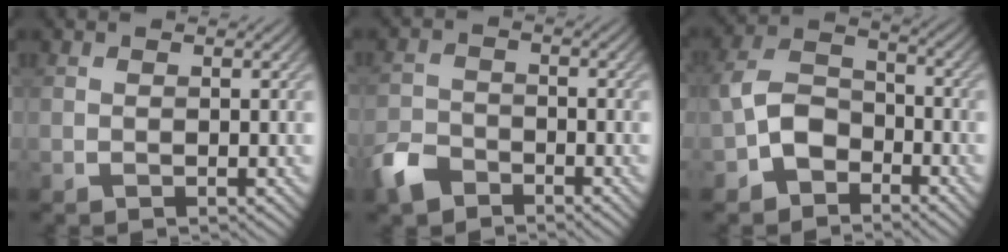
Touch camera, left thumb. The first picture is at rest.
{"total": 4.8, "force": [-3.5, 2.6, 1.9], "torque": [-0.045, -0.005, -0.081]}
{"total": 6.0, "force": [-3.1, 4.0, 3.4], "torque": [-0.070, 0.006, -0.073]}